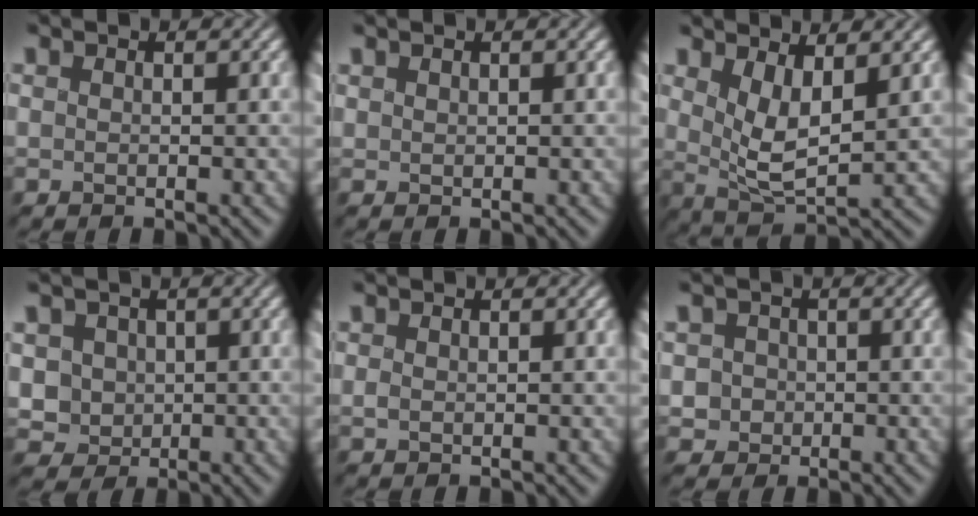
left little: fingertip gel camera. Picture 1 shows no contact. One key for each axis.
{"total": 0.0}
{"total": 3.9, "fx": 1.0, "fy": 1.6, "fz": 3.4, "tx": -0.081, "ty": -0.016, "tz": 0.030}
{"total": 3.5, "fx": 0.0, "fy": 3.3, "fz": 1.2, "tx": -0.065, "ty": 0.001, "tz": 0.015}
{"total": 0.0}
{"total": 1.6, "fx": -0.6, "fy": 1.5, "fz": -0.1, "tx": -0.014, "ty": -0.005, "tz": -0.001}